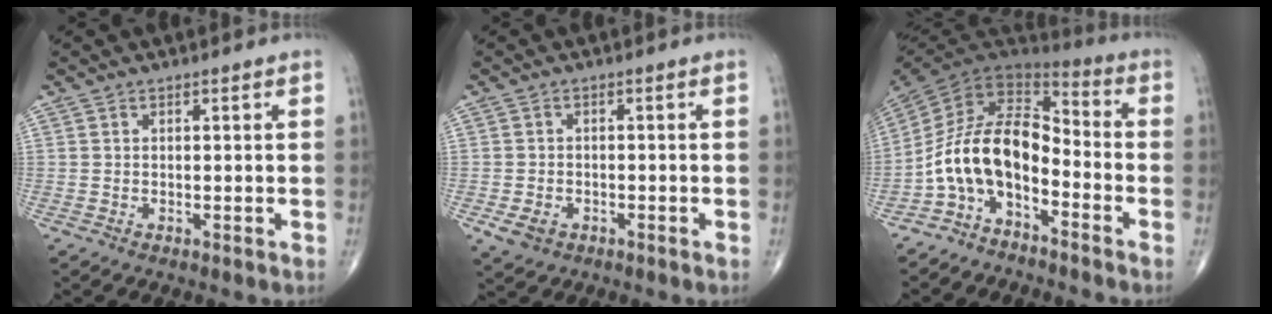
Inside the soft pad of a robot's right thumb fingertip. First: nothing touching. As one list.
[{"total": 3.5, "force": [-1.5, 2.5, 1.9], "torque": [-0.033, 0.002, -0.019]}, {"total": 13.2, "force": [-5.4, 7.3, 9.6], "torque": [-0.162, 0.086, -0.114]}]